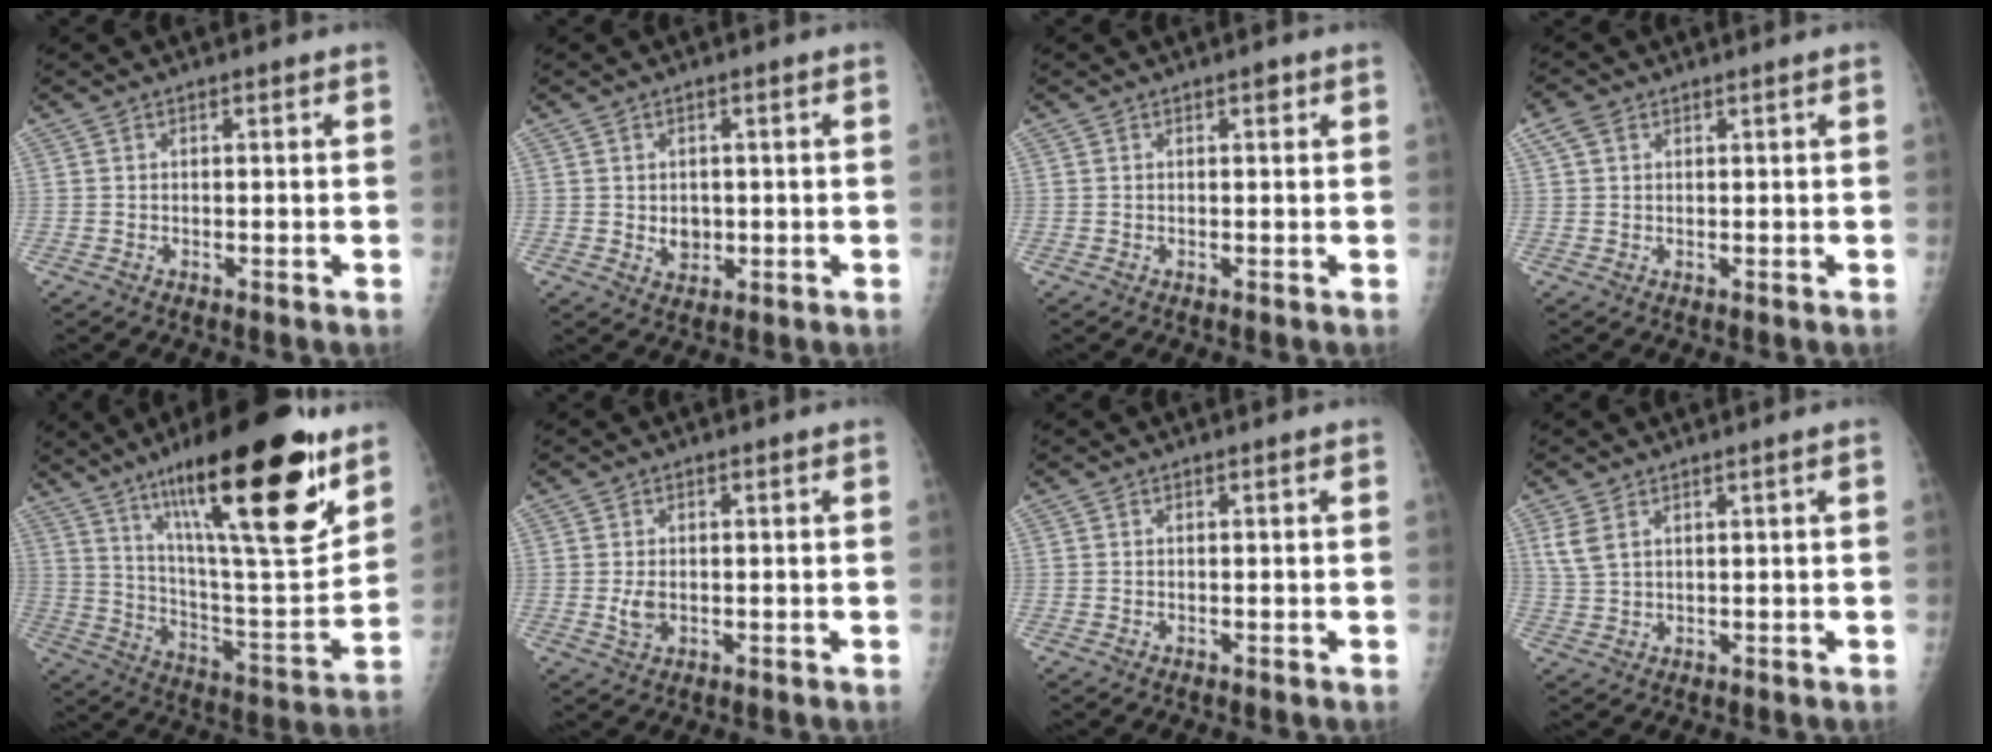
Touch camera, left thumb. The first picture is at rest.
{"total": 3.2, "force": [0.0, 2.6, 1.8], "torque": [-0.016, -0.002, 0.009]}
{"total": 0.8, "force": [0.5, 0.3, 0.6], "torque": [-0.005, 0.000, 0.007]}
{"total": 2.7, "force": [1.4, 1.5, 1.7], "torque": [-0.042, 0.010, 0.034]}
{"total": 29.9, "force": [17.4, 6.7, 23.3], "torque": [-0.348, -0.067, 0.290]}
{"total": 2.7, "force": [-0.2, 1.8, 2.1], "torque": [-0.039, -0.005, 0.002]}
{"total": 0.0}
{"total": 3.6, "force": [1.9, 1.3, 2.7], "torque": [-0.068, 0.000, 0.049]}